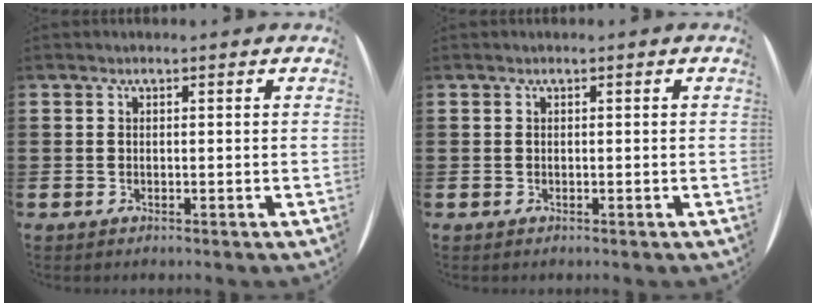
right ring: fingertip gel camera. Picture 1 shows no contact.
{"total": 0.0}